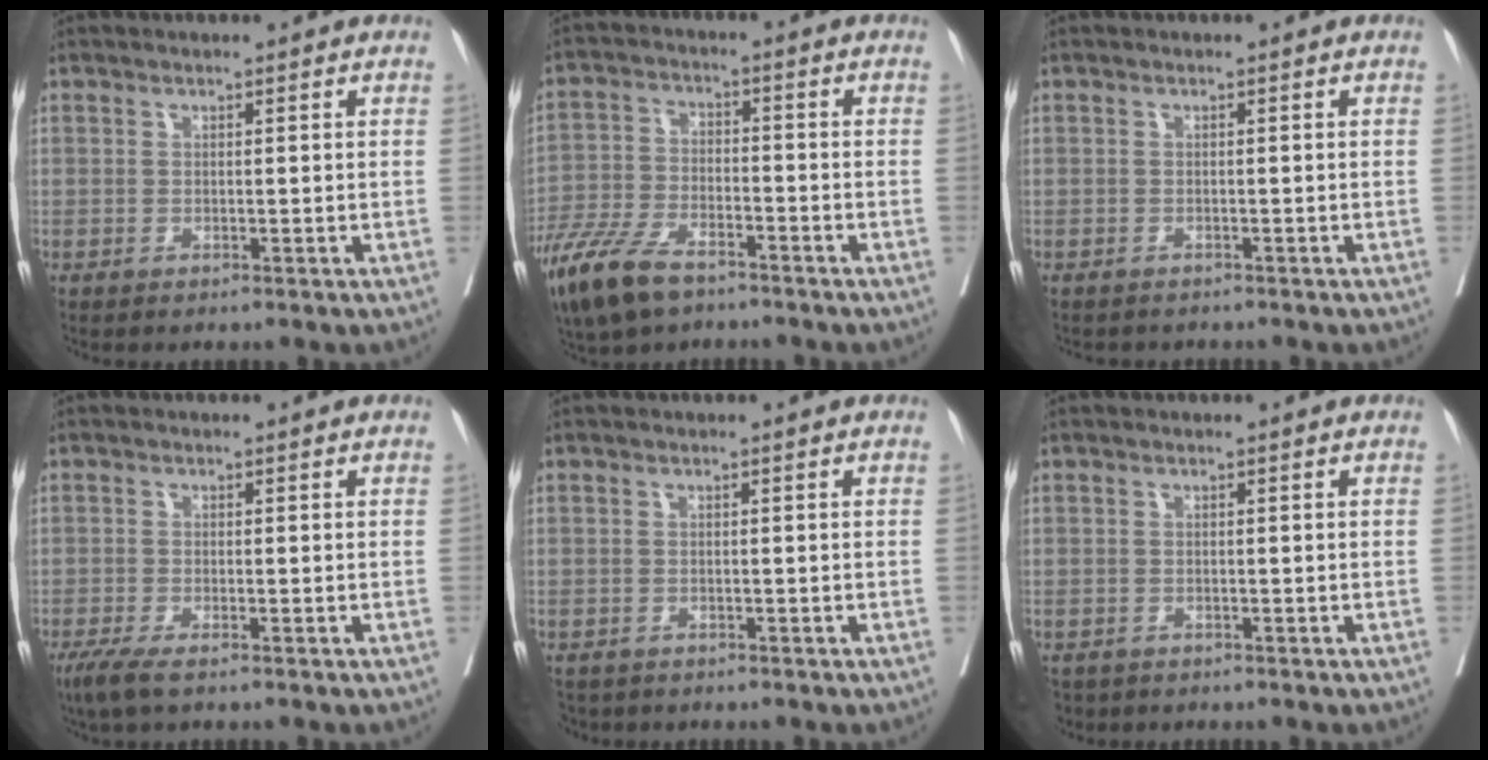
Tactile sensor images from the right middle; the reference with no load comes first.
{"total": 11.3, "force": [-8.1, 4.1, 6.8], "torque": [-0.148, -0.023, -0.153]}
{"total": 2.2, "force": [-2.0, 0.8, 0.4], "torque": [-0.013, -0.004, -0.028]}
{"total": 3.5, "force": [-2.4, 0.6, 2.4], "torque": [-0.047, -0.010, -0.047]}
{"total": 2.7, "force": [-2.2, 1.4, 0.4], "torque": [-0.008, -0.003, -0.036]}
{"total": 2.8, "force": [-2.2, 1.7, 0.4], "torque": [-0.008, -0.002, -0.037]}